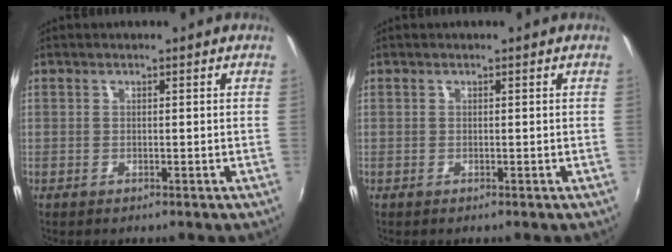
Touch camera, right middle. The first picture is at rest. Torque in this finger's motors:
{"motor_torque": [-0.06, -0.06, 0.00, 0.01]}